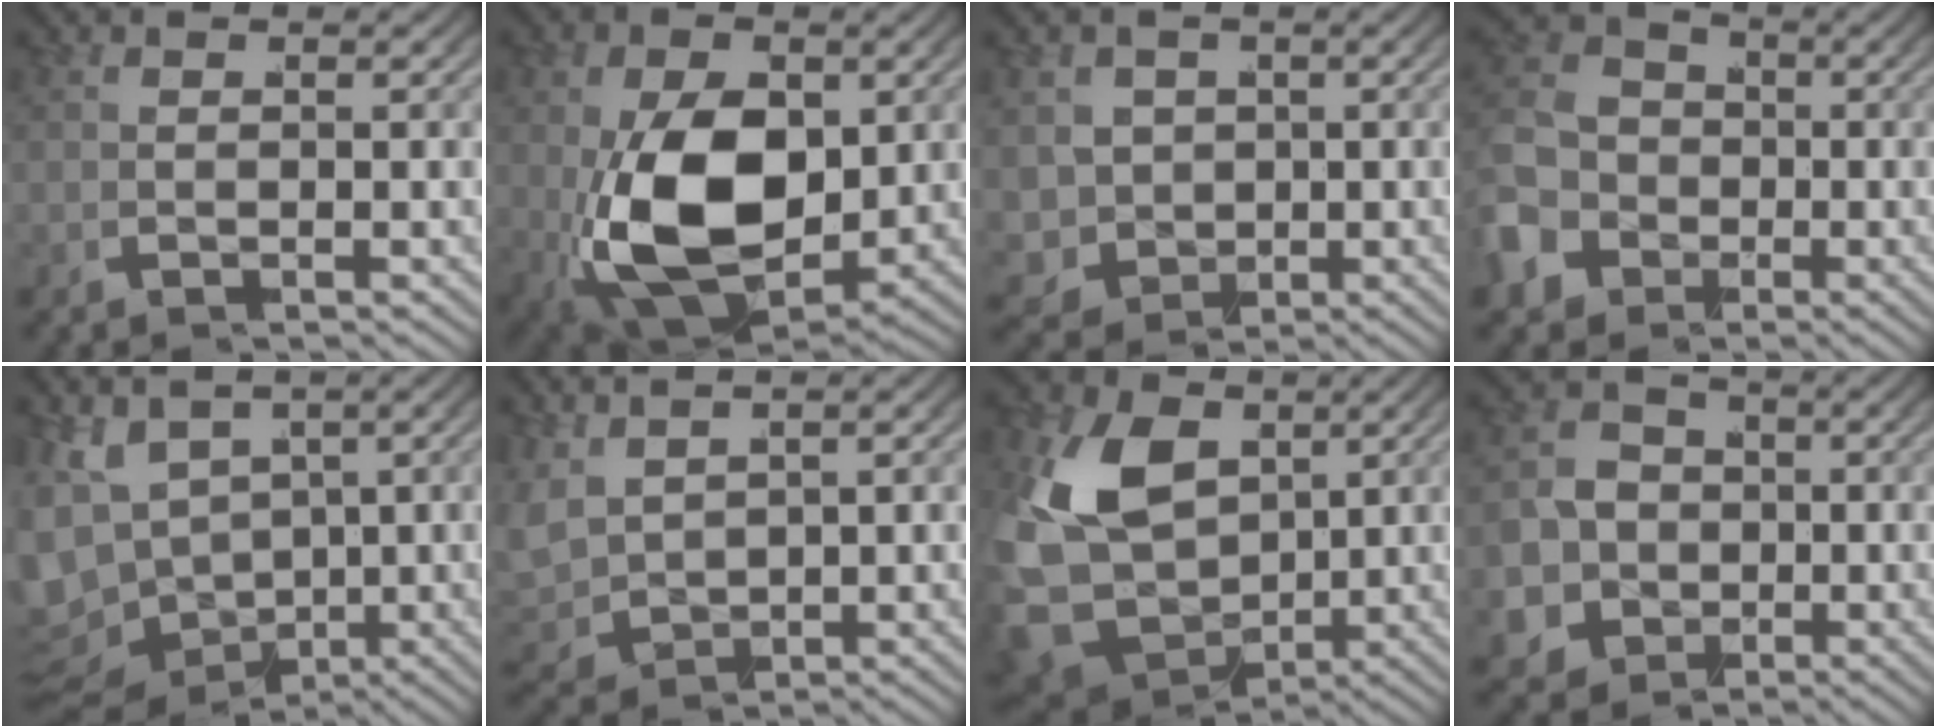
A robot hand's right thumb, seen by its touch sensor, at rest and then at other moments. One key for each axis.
{"total": 11.6, "fx": -1.6, "fy": 7.1, "fz": 9.1, "tx": -0.210, "ty": -0.052, "tz": -0.006}
{"total": 6.7, "fx": -0.9, "fy": 5.8, "fz": 3.1, "tx": -0.091, "ty": -0.058, "tz": 0.005}
{"total": 10.0, "fx": -2.7, "fy": 8.7, "fz": 4.2, "tx": -0.100, "ty": -0.027, "tz": -0.053}
{"total": 9.2, "fx": -1.1, "fy": 7.6, "fz": 5.1, "tx": -0.133, "ty": -0.042, "tz": -0.004}
{"total": 4.5, "fx": 1.1, "fy": 3.5, "fz": 2.7, "tx": -0.076, "ty": -0.022, "tz": 0.036}
{"total": 13.2, "fx": 0.2, "fy": 10.0, "fz": 8.6, "tx": -0.234, "ty": -0.053, "tz": 0.018}
{"total": 13.6, "fx": -3.6, "fy": 12.0, "fz": 5.2, "tx": -0.128, "ty": -0.056, "tz": -0.059}